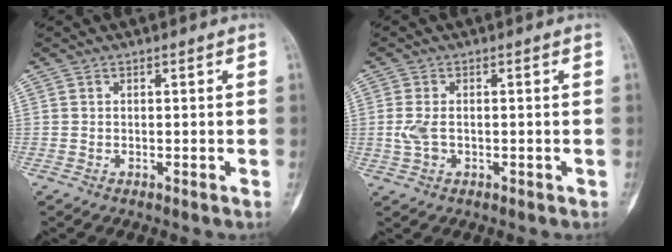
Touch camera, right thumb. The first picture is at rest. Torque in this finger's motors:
{"motor_torque": [-0.07, -0.01, 0.21, 0.20, 0.08]}